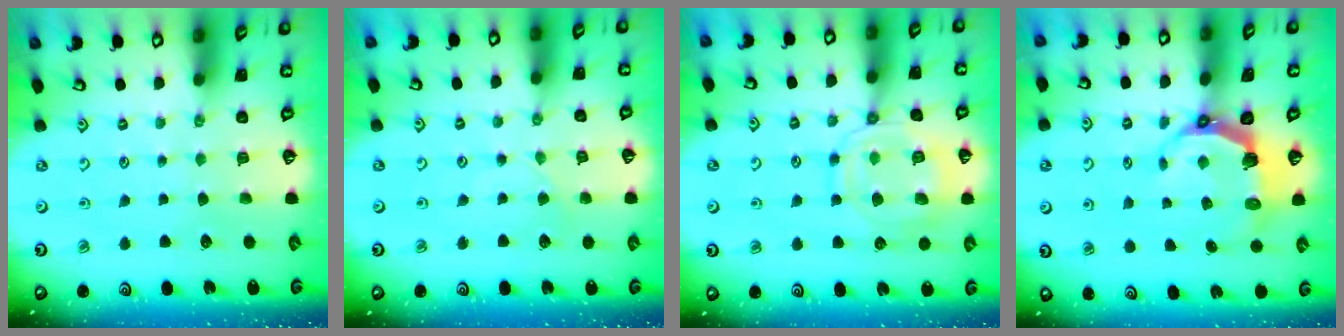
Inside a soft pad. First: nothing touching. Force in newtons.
{"total": 2.3, "press": 2.3, "slide": 0.4}
{"total": 13.6, "press": 13.6, "slide": 1.2}
{"total": 7.6, "press": 6.0, "slide": 4.8}